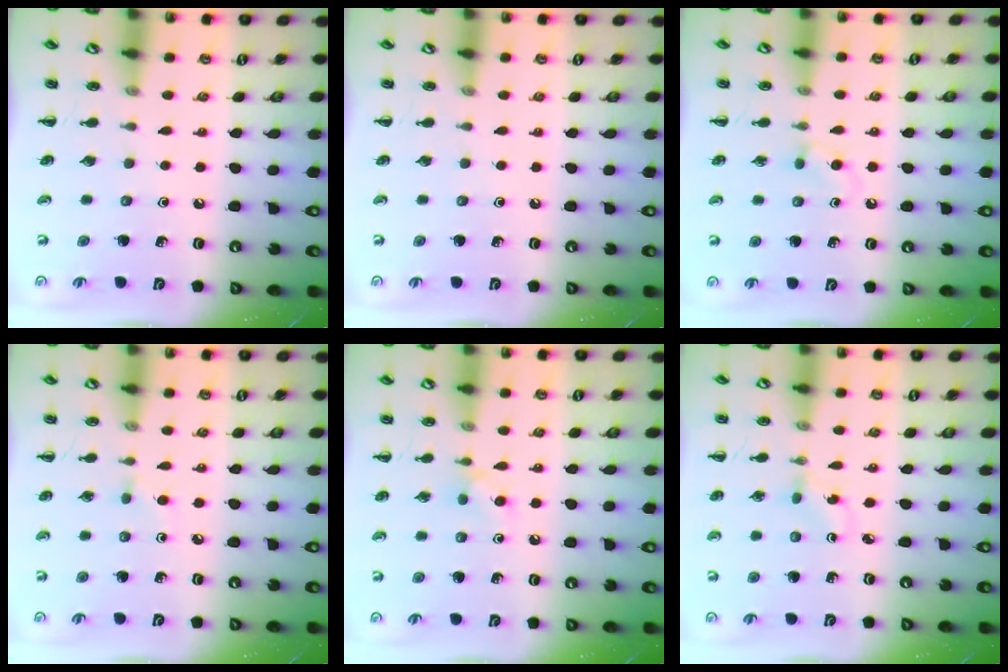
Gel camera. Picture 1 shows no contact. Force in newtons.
{"total": 0.0}
{"total": 3.5, "press": 3.3, "slide": 1.4}
{"total": 3.3, "press": 3.1, "slide": 1.4}
{"total": 4.6, "press": 4.3, "slide": 1.6}
{"total": 1.2, "press": 1.0, "slide": 0.7}